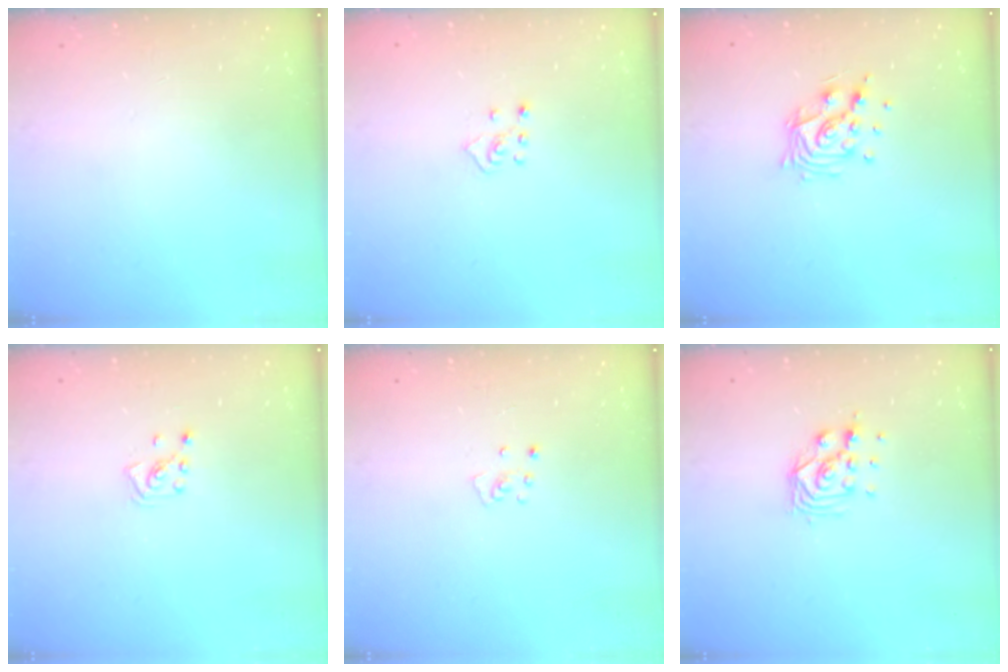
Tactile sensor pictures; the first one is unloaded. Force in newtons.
{"total": 2.3, "press": 2.3, "slide": 0.5}
{"total": 10.9, "press": 10.8, "slide": 0.9}
{"total": 2.6, "press": 2.6, "slide": 0.5}
{"total": 3.5, "press": 3.5, "slide": 0.3}
{"total": 7.8, "press": 7.8, "slide": 0.6}